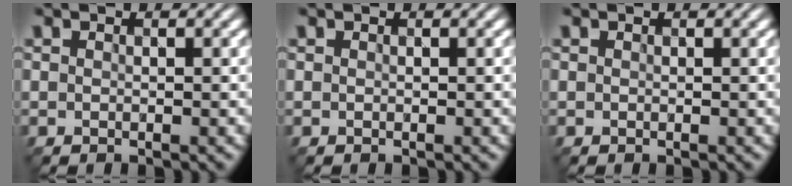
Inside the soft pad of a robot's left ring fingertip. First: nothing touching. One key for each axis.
{"total": 0.0}
{"total": 0.0}